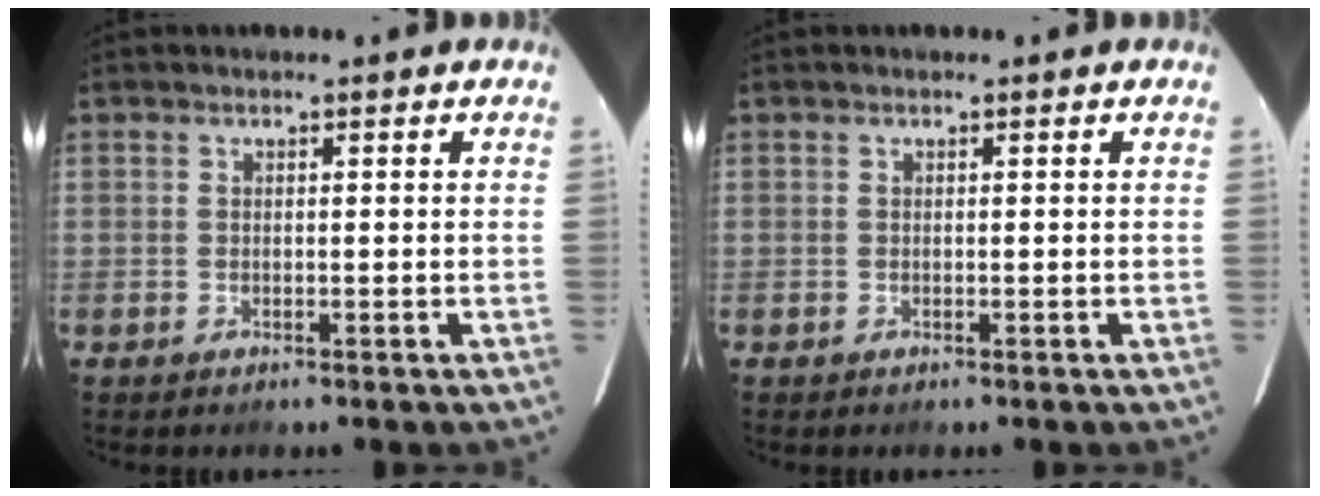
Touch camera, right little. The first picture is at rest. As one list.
[{"total": 0.0}]